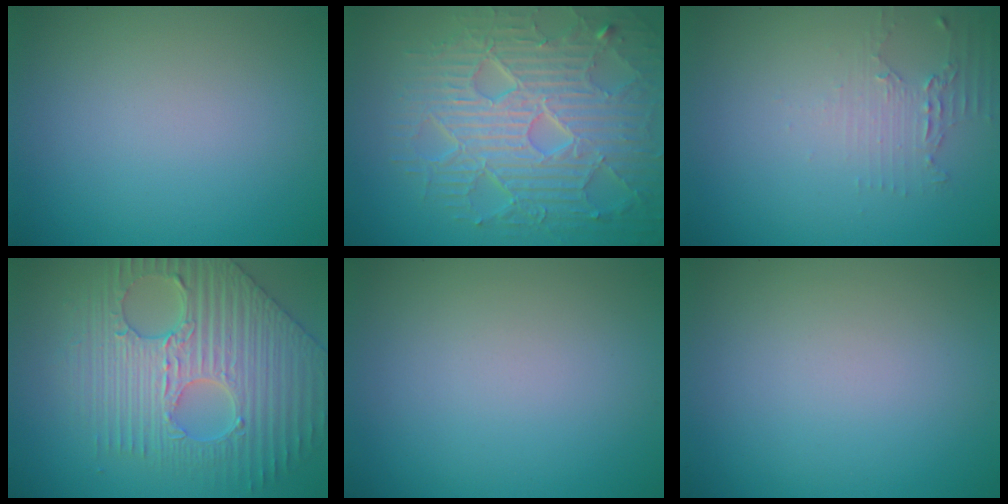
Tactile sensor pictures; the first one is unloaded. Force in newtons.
{"total": 9.0, "press": 6.5, "slide": 6.3}
{"total": 1.9, "press": 1.3, "slide": 1.4}
{"total": 7.3, "press": 6.1, "slide": 4.0}
{"total": 0.0}
{"total": 0.0}